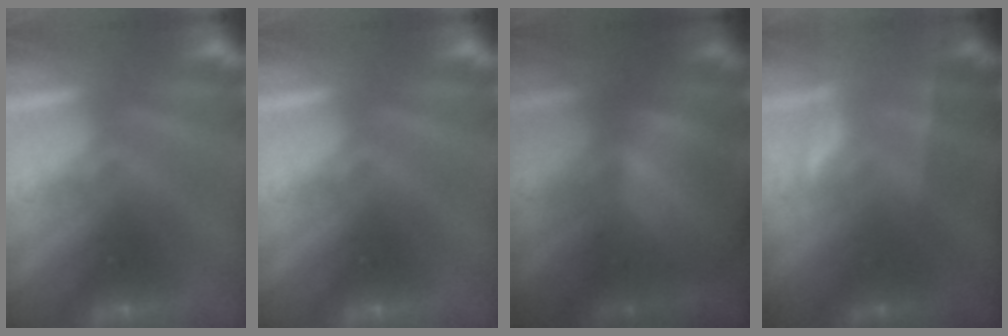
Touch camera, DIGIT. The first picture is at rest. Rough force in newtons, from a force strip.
{"total": 0.0}
{"total": 11.8}
{"total": 1.7}